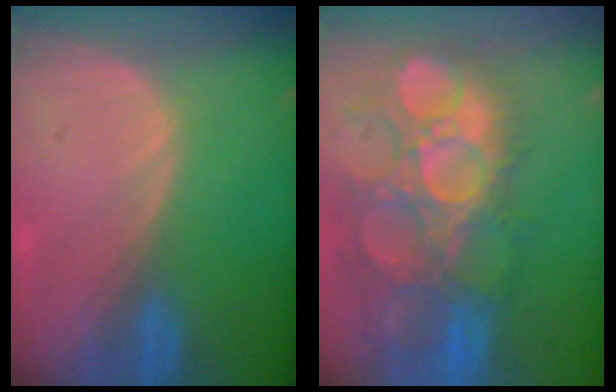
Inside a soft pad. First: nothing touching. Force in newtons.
{"total": 14.2, "press": 12.7, "slide": 6.4}